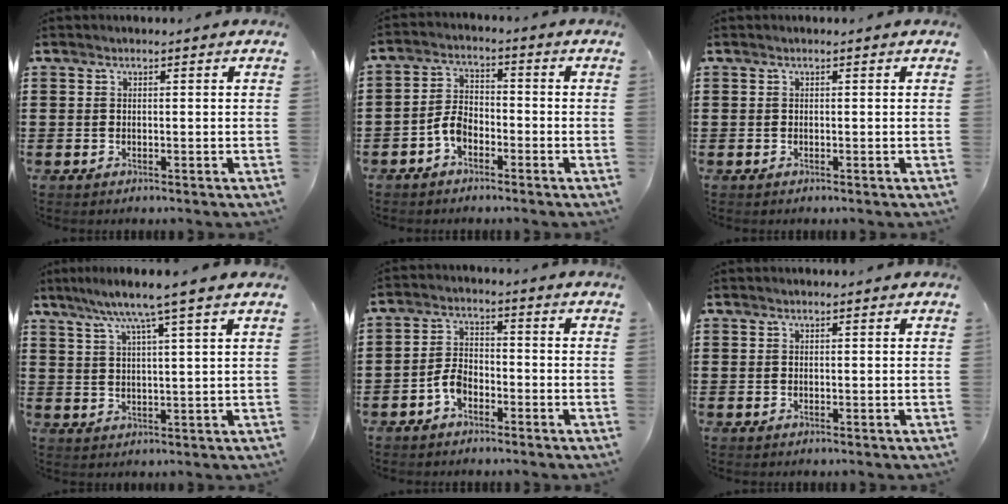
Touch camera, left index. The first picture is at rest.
{"total": 4.2, "force": [-2.2, 2.4, 2.6], "torque": [-0.070, 0.002, -0.050]}
{"total": 0.0}
{"total": 6.3, "force": [4.6, -0.8, 4.3], "torque": [-0.097, -0.012, 0.075]}
{"total": 3.9, "force": [-2.2, 2.2, 2.5], "torque": [-0.067, 0.001, -0.048]}
{"total": 0.0}